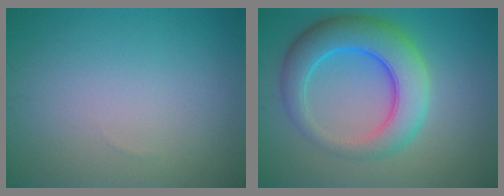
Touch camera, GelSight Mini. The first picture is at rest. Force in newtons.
{"total": 7.6, "press": 7.6, "slide": 0.1}